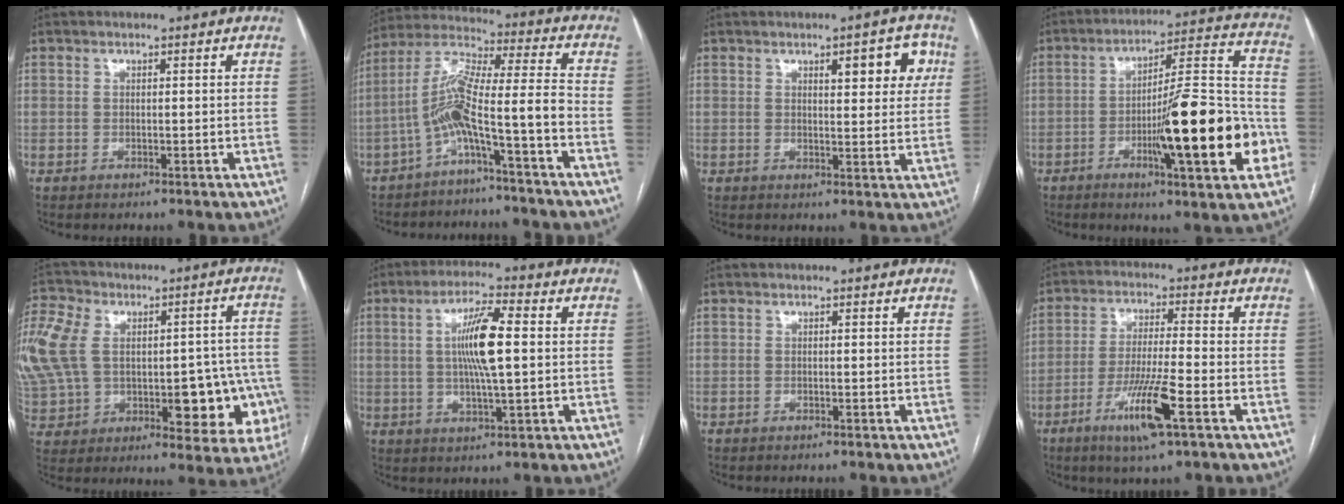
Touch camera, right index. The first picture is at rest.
{"total": 10.2, "force": [-4.5, -0.4, 9.2], "torque": [-0.179, 0.042, -0.084]}
{"total": 6.6, "force": [2.8, 2.0, 5.6], "torque": [-0.064, 0.006, 0.033]}
{"total": 20.0, "force": [-6.1, 2.1, 18.9], "torque": [-0.265, 0.005, -0.086]}
{"total": 29.5, "force": [-0.5, 18.4, 23.0], "torque": [-0.457, 0.075, 0.031]}
{"total": 9.2, "force": [1.0, 0.9, 9.1], "torque": [-0.171, 0.003, 0.016]}
{"total": 0.0}
{"total": 9.6, "force": [-4.4, 0.0, 8.6], "torque": [-0.165, -0.015, -0.080]}